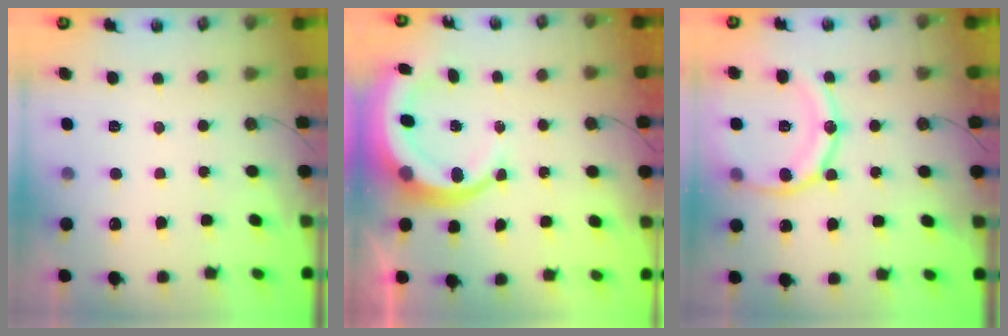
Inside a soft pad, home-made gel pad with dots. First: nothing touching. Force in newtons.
{"total": 12.6, "press": 12.3, "slide": 2.6}
{"total": 17.8, "press": 17.7, "slide": 1.9}